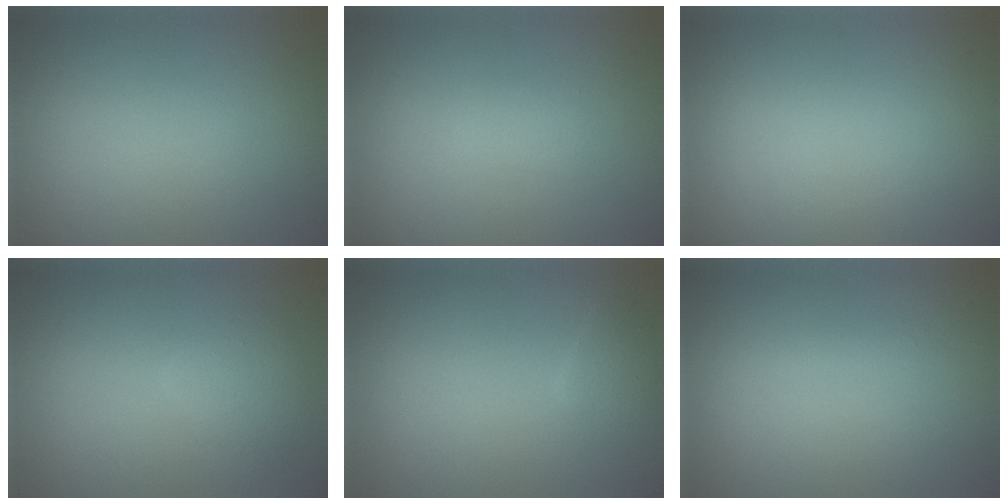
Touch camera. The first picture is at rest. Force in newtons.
{"total": 0.9, "press": 0.9, "slide": 0.0}
{"total": 0.0}
{"total": 1.9, "press": 1.9, "slide": 0.1}
{"total": 1.2, "press": 1.2, "slide": 0.1}
{"total": 0.6, "press": 0.6, "slide": 0.0}